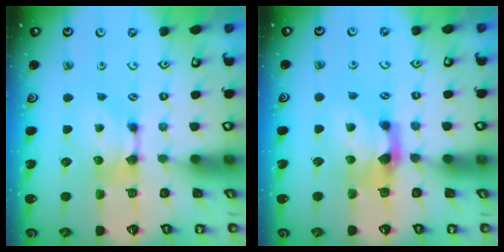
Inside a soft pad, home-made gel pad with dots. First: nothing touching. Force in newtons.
{"total": 2.4, "press": 2.0, "slide": 1.3}